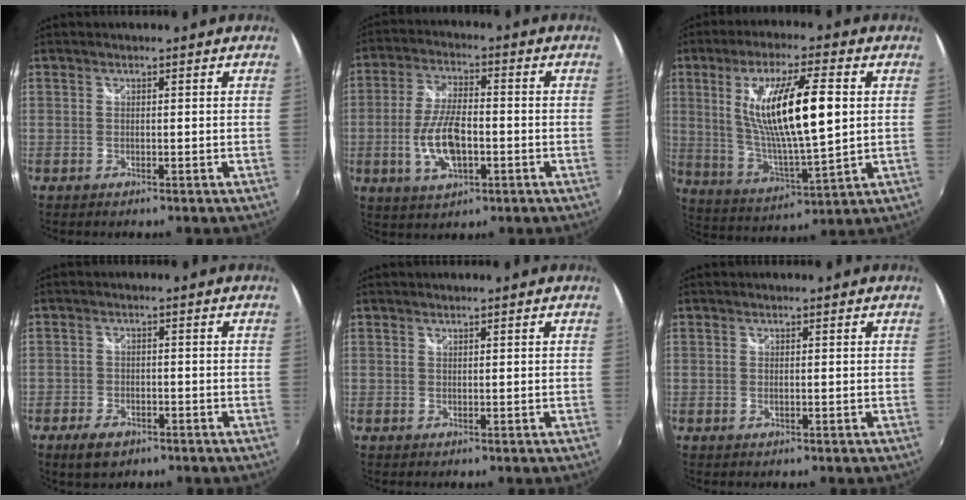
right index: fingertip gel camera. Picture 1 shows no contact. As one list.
[{"total": 10.7, "force": [-2.6, 4.8, 9.2], "torque": [-0.187, -0.003, -0.045]}, {"total": 17.5, "force": [3.5, 3.7, 16.7], "torque": [-0.305, -0.006, 0.075]}, {"total": 5.1, "force": [-3.5, 2.8, 2.6], "torque": [-0.069, -0.007, -0.058]}, {"total": 0.0}, {"total": 0.6, "force": [0.1, 0.2, 0.5], "torque": [-0.012, -0.001, -0.001]}]